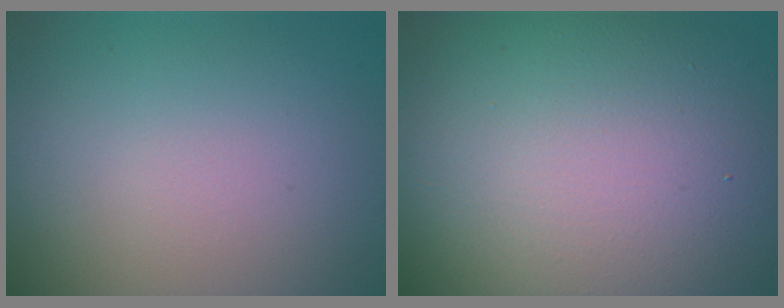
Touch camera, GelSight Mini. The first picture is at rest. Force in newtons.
{"total": 16.8, "press": 16.8, "slide": 0.8}